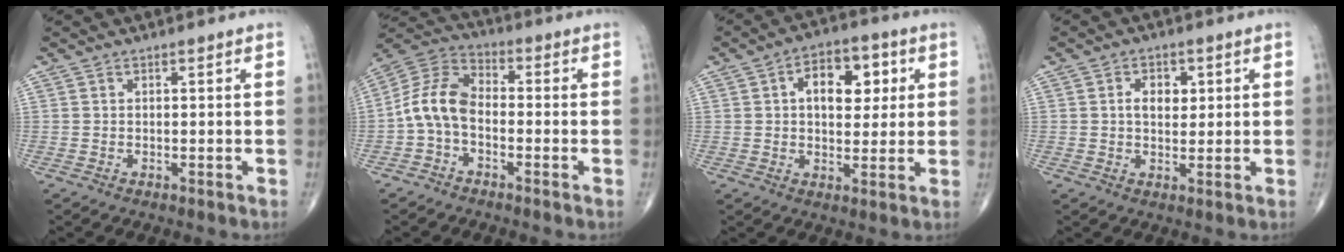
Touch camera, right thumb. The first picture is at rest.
{"total": 9.2, "force": [-2.0, 5.9, 6.7], "torque": [-0.125, 0.034, -0.055]}
{"total": 10.9, "force": [2.7, 6.7, 8.2], "torque": [-0.079, 0.007, 0.036]}
{"total": 4.7, "force": [1.1, 3.3, 3.2], "torque": [-0.029, -0.002, 0.015]}